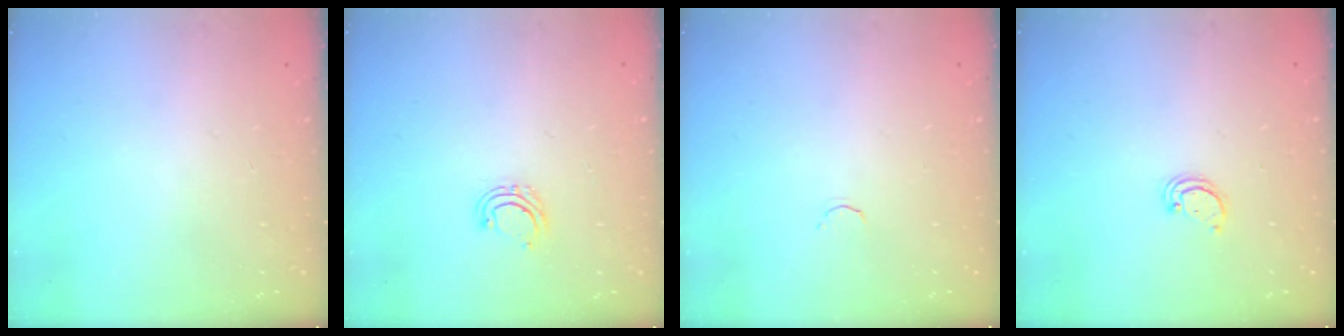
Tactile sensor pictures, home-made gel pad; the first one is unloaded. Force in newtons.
{"total": 4.7, "press": 4.7, "slide": 0.8}
{"total": 1.7, "press": 1.6, "slide": 0.5}
{"total": 2.2, "press": 2.2, "slide": 0.1}